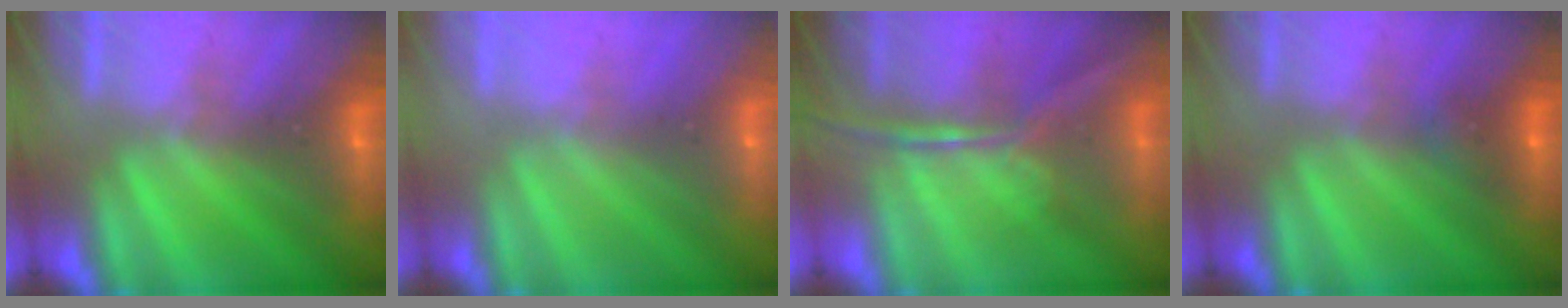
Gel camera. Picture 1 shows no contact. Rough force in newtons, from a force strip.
{"total": 2.8}
{"total": 1.6}
{"total": 2.2}